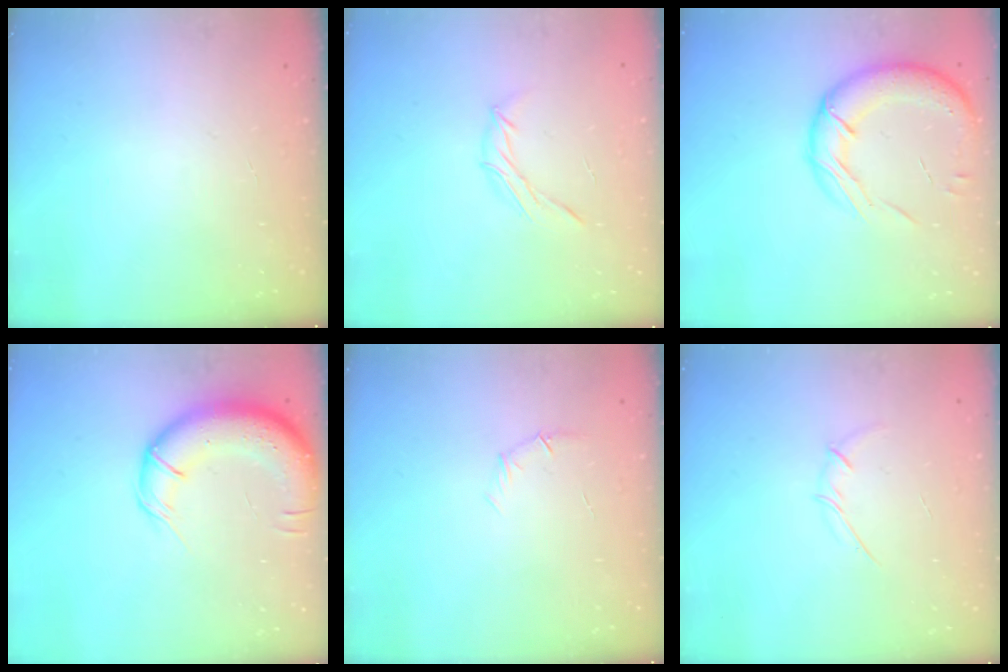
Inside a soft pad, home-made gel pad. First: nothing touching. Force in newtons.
{"total": 6.6, "press": 6.5, "slide": 1.0}
{"total": 17.6, "press": 17.1, "slide": 4.2}
{"total": 14.6, "press": 14.2, "slide": 3.5}
{"total": 5.4, "press": 5.2, "slide": 1.5}
{"total": 3.8, "press": 3.7, "slide": 0.9}